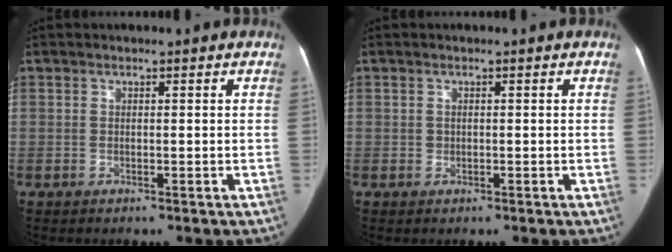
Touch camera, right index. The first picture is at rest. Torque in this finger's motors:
{"motor_torque": [0.05, 0.03, 0.01, 0.01]}